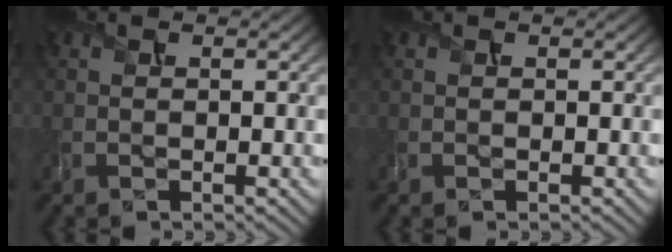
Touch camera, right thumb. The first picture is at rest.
{"total": 0.0}